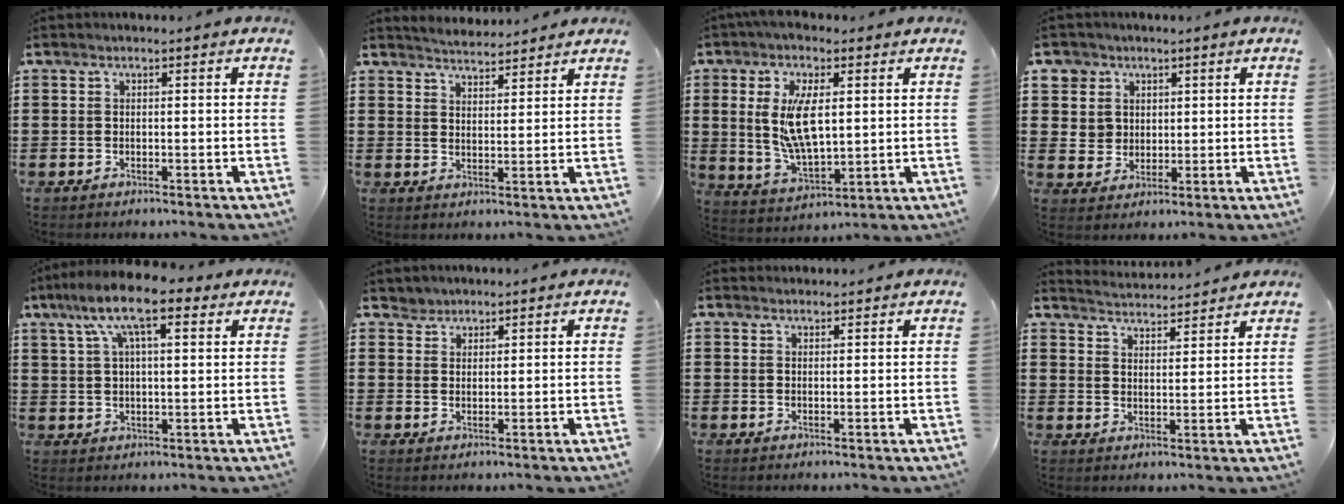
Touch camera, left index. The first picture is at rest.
{"total": 3.5, "force": [3.5, 0.1, 0.3], "torque": [-0.016, -0.009, 0.064]}
{"total": 10.6, "force": [2.8, 4.8, 9.0], "torque": [-0.186, 0.000, 0.046]}
{"total": 5.3, "force": [2.0, 4.9, 0.3], "torque": [-0.026, 0.011, 0.036]}
{"total": 10.6, "force": [6.4, 3.2, 7.8], "torque": [-0.168, 0.005, 0.112]}
{"total": 1.9, "force": [1.7, 0.8, -0.2], "torque": [-0.002, 0.003, 0.034]}
{"total": 1.3, "force": [1.2, 0.2, 0.0], "torque": [-0.003, 0.001, 0.025]}
{"total": 2.9, "force": [2.9, -0.2, -0.4], "torque": [-0.002, -0.012, 0.052]}